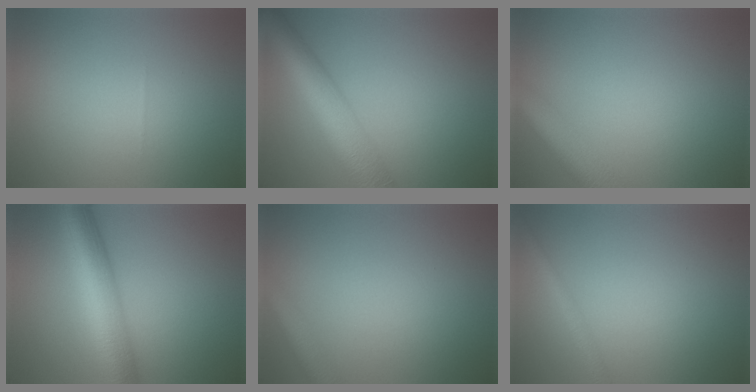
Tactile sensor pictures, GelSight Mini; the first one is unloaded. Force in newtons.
{"total": 8.1, "press": 8.0, "slide": 0.3}
{"total": 4.9, "press": 4.9, "slide": 0.2}
{"total": 8.5, "press": 8.5, "slide": 0.3}
{"total": 2.9, "press": 2.9, "slide": 0.2}
{"total": 1.7, "press": 1.7, "slide": 0.1}